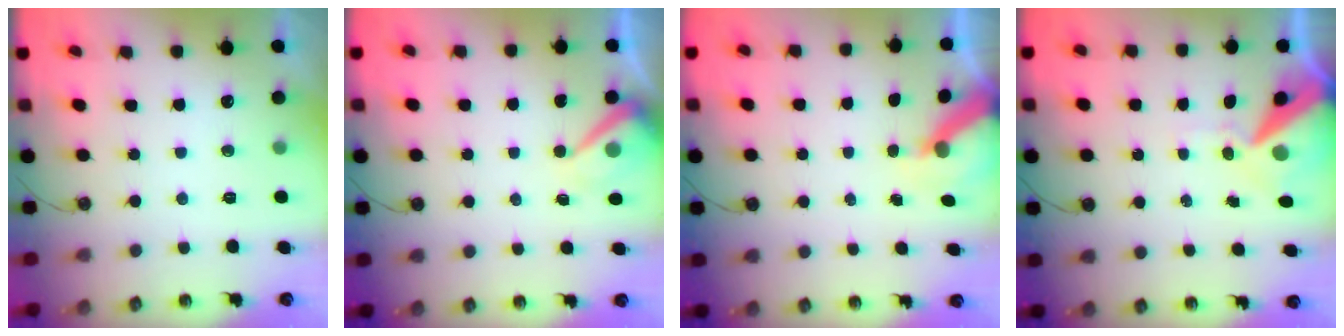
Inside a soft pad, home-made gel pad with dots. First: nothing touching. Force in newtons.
{"total": 7.3, "press": 7.2, "slide": 1.0}
{"total": 5.9, "press": 5.9, "slide": 0.6}
{"total": 11.5, "press": 11.4, "slide": 1.6}